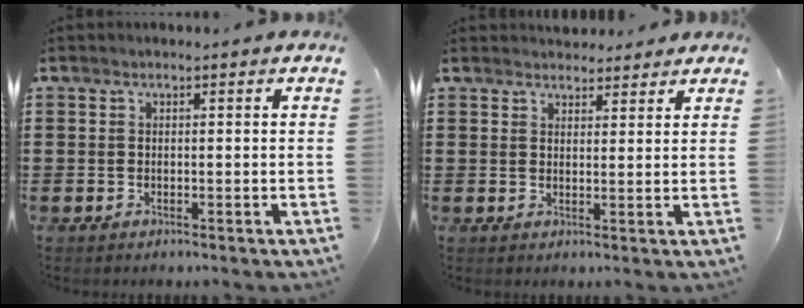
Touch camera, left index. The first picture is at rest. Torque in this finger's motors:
{"motor_torque": [-0.77, -1.36, -0.86, 0.03]}